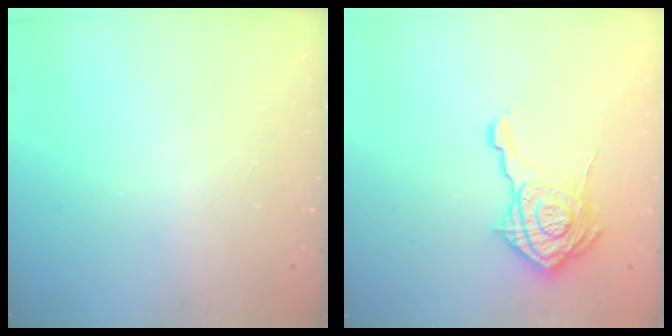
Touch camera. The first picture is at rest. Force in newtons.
{"total": 17.3, "press": 17.3, "slide": 0.6}